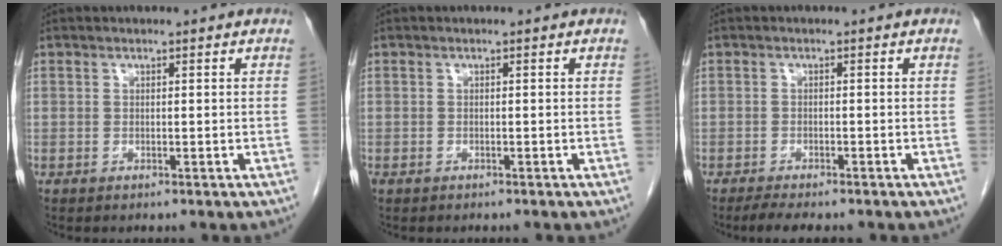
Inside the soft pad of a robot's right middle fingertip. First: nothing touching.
{"total": 0.8, "force": [-0.6, 0.3, 0.3], "torque": [-0.011, 0.000, -0.008]}
{"total": 4.2, "force": [-3.5, 0.8, 2.2], "torque": [-0.035, -0.010, -0.051]}